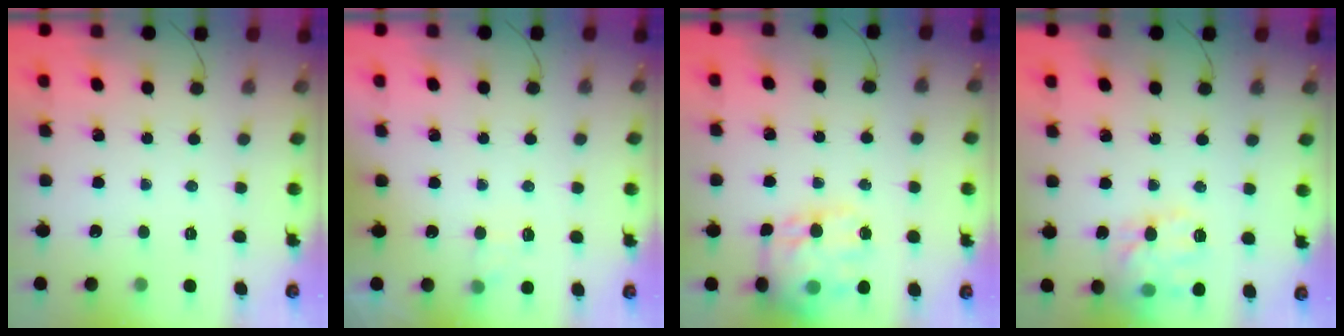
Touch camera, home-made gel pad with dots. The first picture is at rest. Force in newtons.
{"total": 5.1, "press": 4.8, "slide": 1.5}
{"total": 15.6, "press": 15.4, "slide": 2.7}
{"total": 13.6, "press": 13.6, "slide": 0.9}